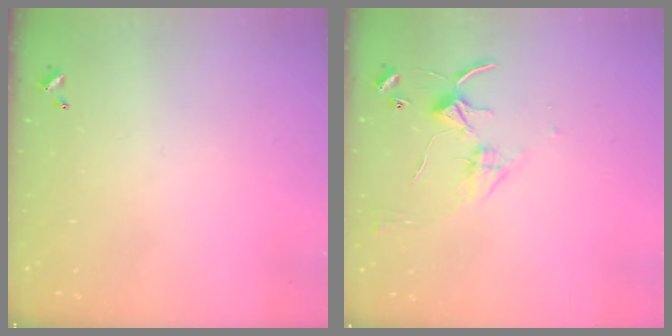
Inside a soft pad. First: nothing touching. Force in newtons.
{"total": 4.2, "press": 4.1, "slide": 0.5}